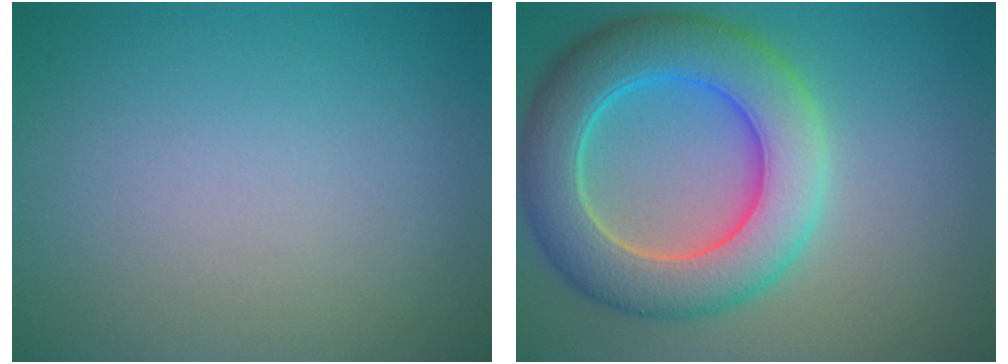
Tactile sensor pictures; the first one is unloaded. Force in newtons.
{"total": 8.8, "press": 8.8, "slide": 0.3}